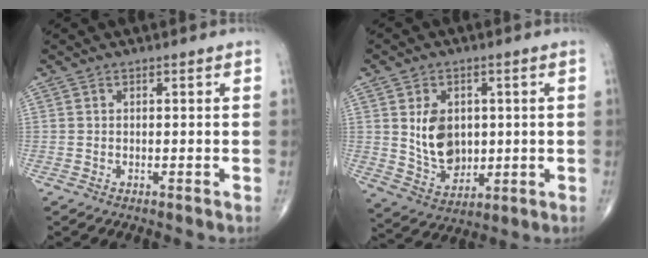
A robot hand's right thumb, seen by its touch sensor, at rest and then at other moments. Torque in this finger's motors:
{"motor_torque": [-0.06, 0.34, 0.85, 0.35, 0.10]}